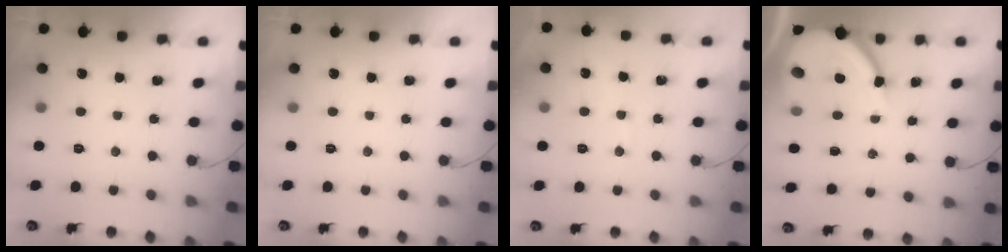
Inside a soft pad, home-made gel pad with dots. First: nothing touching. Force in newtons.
{"total": 0.0}
{"total": 2.6, "press": 2.6, "slide": 0.3}
{"total": 9.6, "press": 9.5, "slide": 1.1}